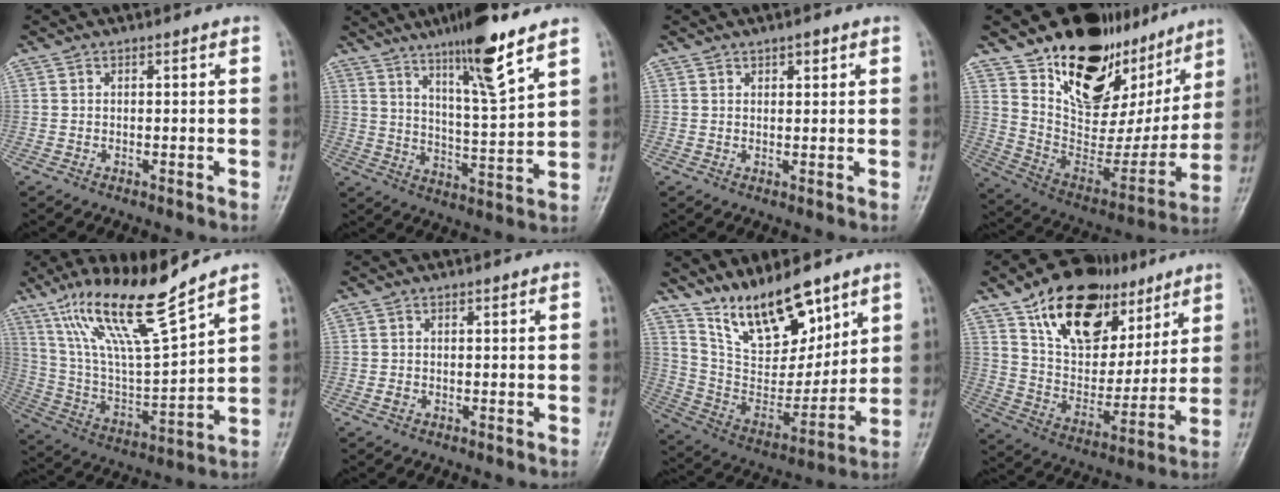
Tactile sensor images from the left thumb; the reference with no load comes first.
{"total": 13.3, "force": [8.9, 1.3, 9.8], "torque": [-0.161, -0.053, 0.152]}
{"total": 1.9, "force": [1.1, 1.0, 1.2], "torque": [-0.006, -0.004, 0.016]}
{"total": 28.5, "force": [17.4, 15.6, 16.4], "torque": [-0.196, -0.061, 0.288]}
{"total": 17.2, "force": [12.5, 2.0, 11.7], "torque": [-0.206, -0.064, 0.245]}
{"total": 0.9, "force": [-0.2, 0.8, 0.4], "torque": [-0.005, 0.000, -0.005]}
{"total": 17.0, "force": [11.8, 7.2, 9.9], "torque": [-0.120, -0.074, 0.229]}
{"total": 21.5, "force": [12.1, 12.9, 12.3], "torque": [-0.155, -0.036, 0.212]}